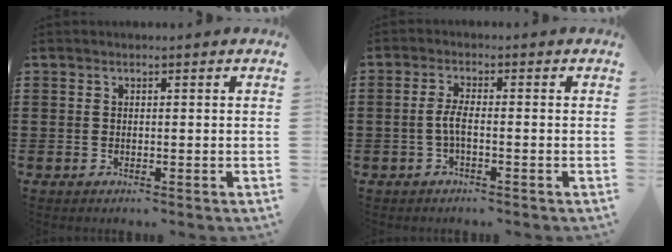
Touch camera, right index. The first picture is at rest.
{"total": 3.0, "force": [-0.9, 0.6, 2.8], "torque": [-0.073, -0.007, -0.025]}